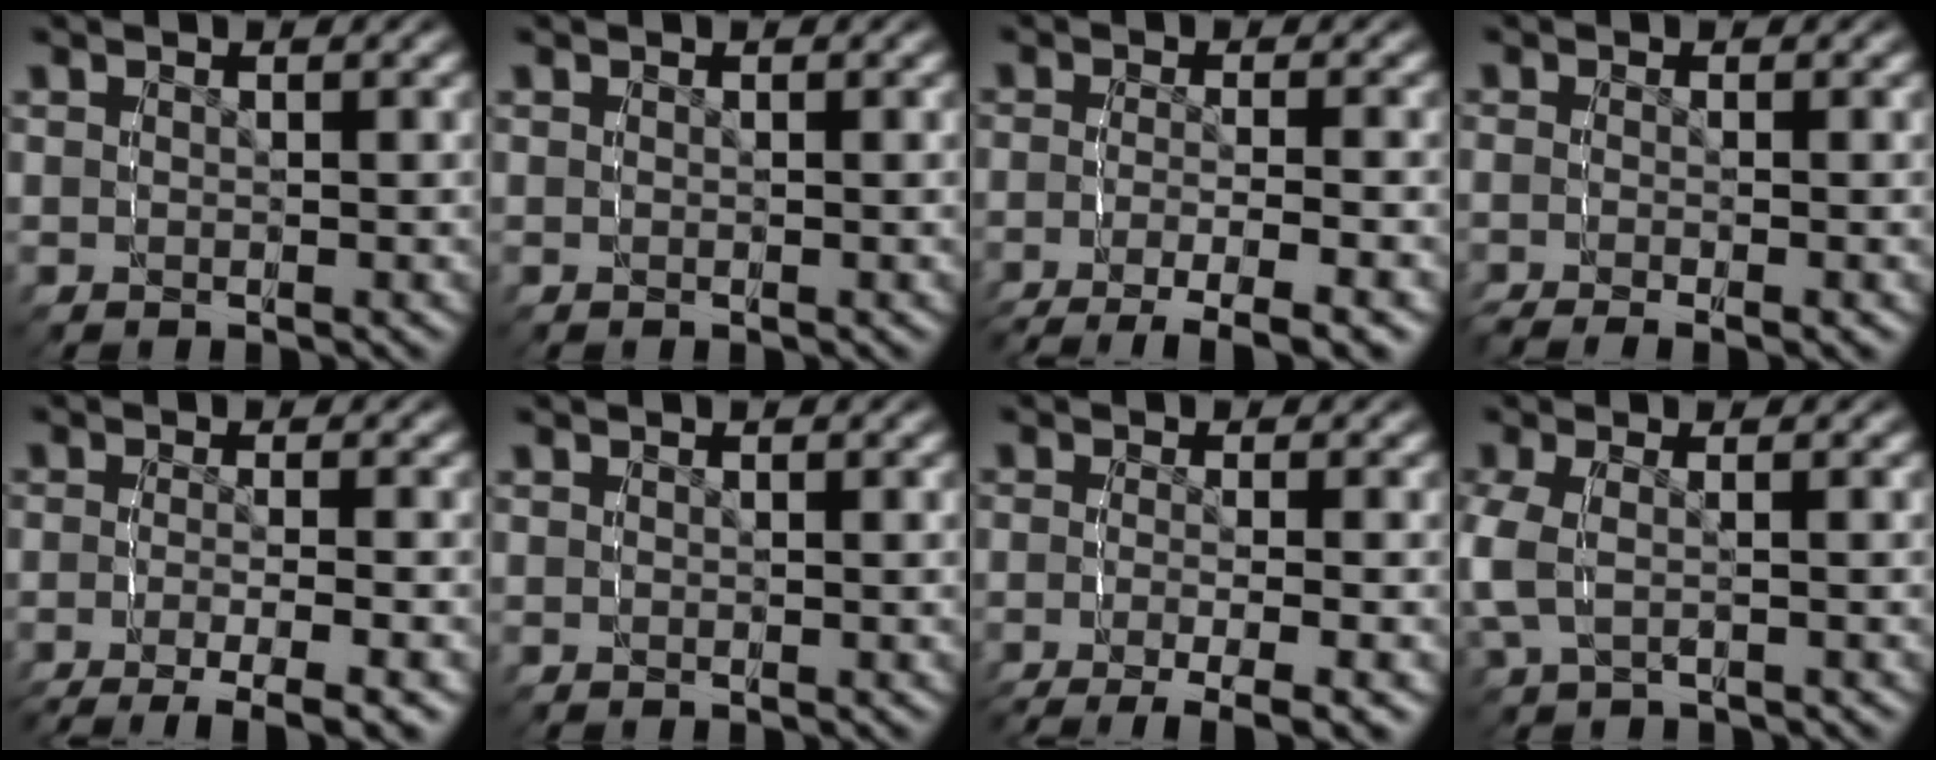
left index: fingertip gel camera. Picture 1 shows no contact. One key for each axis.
{"total": 0.0}
{"total": 7.2, "fx": -6.3, "fy": 1.1, "fz": 3.3, "tx": -0.048, "ty": -0.016, "tz": -0.097}
{"total": 1.7, "fx": -1.5, "fy": -0.2, "fz": 0.7, "tx": -0.019, "ty": 0.000, "tz": -0.033}
{"total": 6.5, "fx": -5.7, "fy": 0.8, "fz": 3.1, "tx": -0.043, "ty": -0.014, "tz": -0.088}
{"total": 0.0}
{"total": 6.0, "fx": -5.1, "fy": 0.6, "fz": 3.1, "tx": -0.043, "ty": -0.014, "tz": -0.078}
{"total": 2.9, "fx": -0.8, "fy": 1.8, "fz": 2.1, "tx": -0.073, "ty": -0.009, "tz": -0.007}